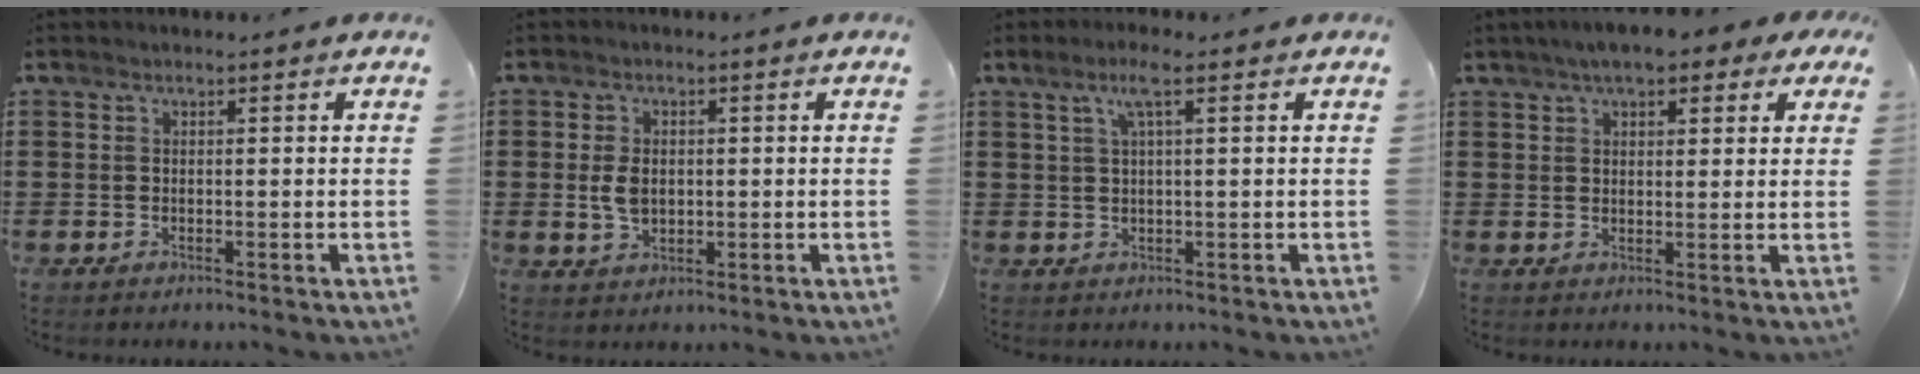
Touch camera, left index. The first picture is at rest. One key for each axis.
{"total": 3.6, "fx": 0.1, "fy": 2.4, "fz": 2.8, "tx": -0.070, "ty": 0.003, "tz": -0.003}
{"total": 3.8, "fx": 1.6, "fy": 0.1, "fz": 3.5, "tx": -0.073, "ty": 0.002, "tz": 0.026}
{"total": 5.0, "fx": 3.8, "fy": 1.8, "fz": 2.8, "tx": -0.059, "ty": 0.005, "tz": 0.066}